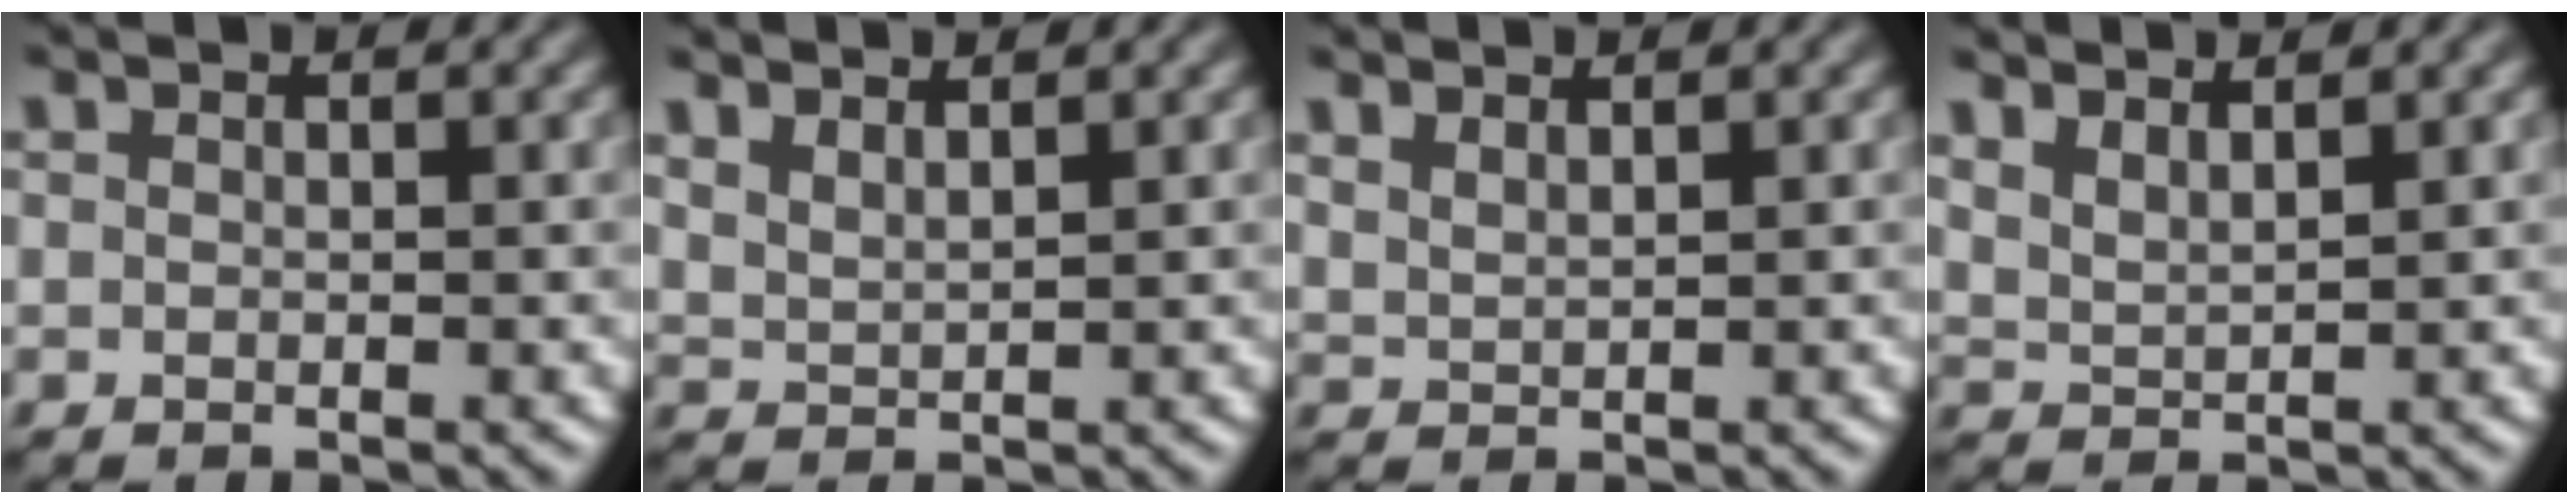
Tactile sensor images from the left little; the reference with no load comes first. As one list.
[{"total": 1.9, "force": [1.9, 0.0, 0.5], "torque": [-0.018, 0.007, 0.043]}, {"total": 1.3, "force": [1.2, -0.1, 0.3], "torque": [-0.015, 0.004, 0.031]}, {"total": 2.7, "force": [2.5, 0.3, 1.0], "torque": [-0.024, 0.009, 0.051]}]